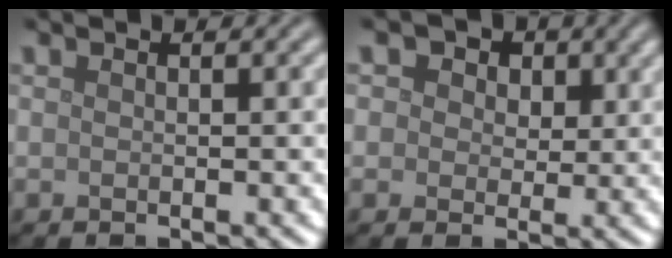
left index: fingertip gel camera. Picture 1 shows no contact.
{"total": 5.8, "force": [2.9, 4.1, 2.8], "torque": [-0.048, 0.011, 0.018]}